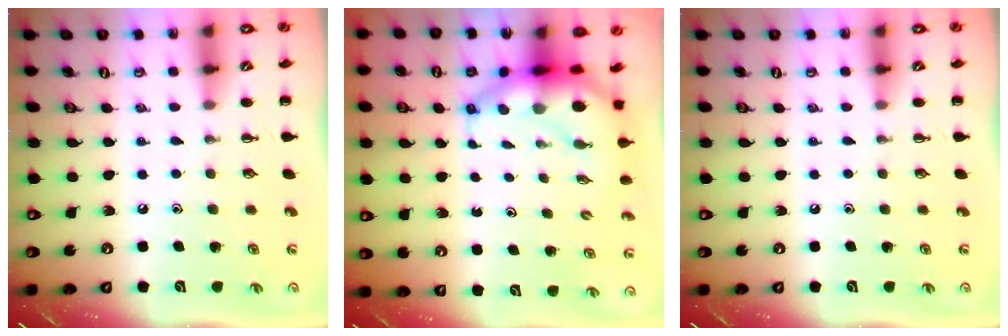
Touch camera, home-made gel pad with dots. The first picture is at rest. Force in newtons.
{"total": 7.2, "press": 7.0, "slide": 1.8}
{"total": 0.0}